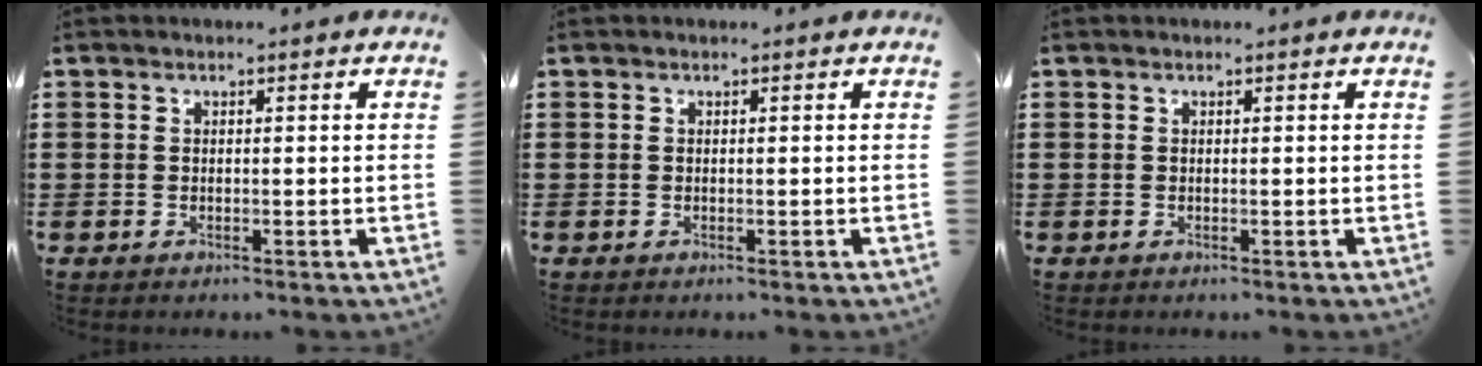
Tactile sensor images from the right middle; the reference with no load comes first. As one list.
[{"total": 0.0}, {"total": 0.0}]